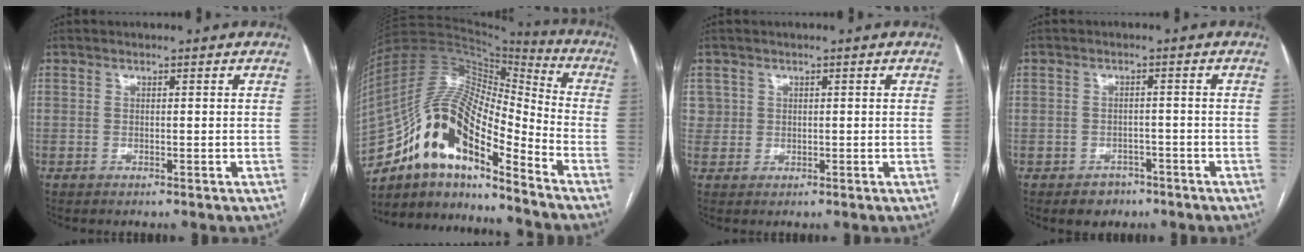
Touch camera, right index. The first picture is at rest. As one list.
[{"total": 17.8, "force": [-11.6, 4.8, 12.6], "torque": [-0.232, 0.033, -0.201]}, {"total": 2.2, "force": [0.7, 2.1, 0.0], "torque": [0.017, 0.007, 0.008]}, {"total": 3.5, "force": [-2.2, 2.6, 0.7], "torque": [-0.006, 0.009, -0.026]}]